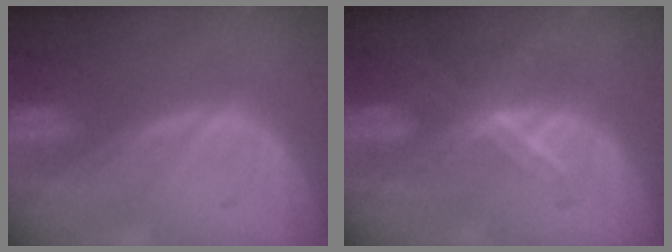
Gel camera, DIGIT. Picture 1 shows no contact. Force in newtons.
{"total": 5.7, "press": 5.0, "slide": 2.8}